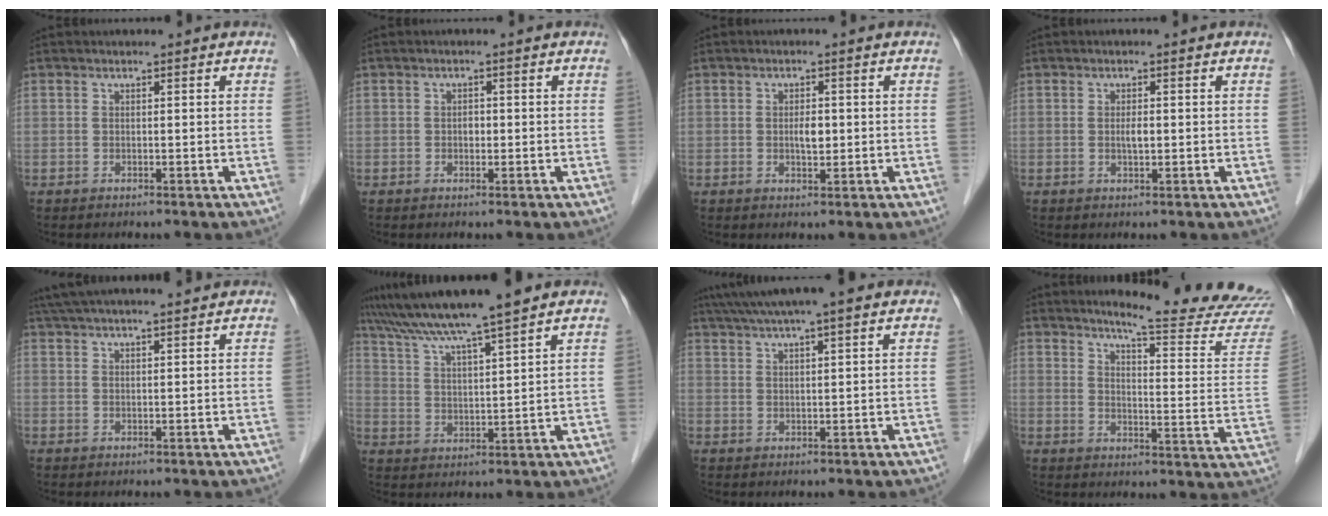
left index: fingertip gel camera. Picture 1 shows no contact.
{"total": 1.1, "force": [-0.1, 0.8, 0.8], "torque": [-0.012, 0.003, -0.002]}
{"total": 2.3, "force": [0.0, 1.0, 2.0], "torque": [-0.037, 0.001, 0.001]}
{"total": 1.5, "force": [0.0, 0.4, 1.4], "torque": [-0.028, 0.000, 0.001]}
{"total": 11.8, "force": [10.4, 0.6, 5.5], "torque": [-0.097, 0.037, 0.152]}
{"total": 12.1, "force": [10.3, -1.1, 6.3], "torque": [-0.115, 0.022, 0.172]}
{"total": 11.7, "force": [9.7, 0.6, 6.6], "torque": [-0.113, 0.044, 0.135]}
{"total": 19.2, "force": [18.1, -0.3, 6.6], "torque": [-0.089, -0.119, 0.209]}